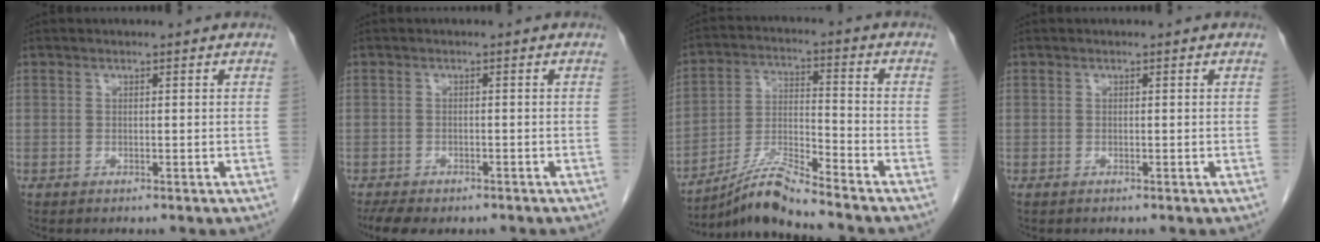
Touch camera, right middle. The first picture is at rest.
{"total": 5.9, "force": [-4.6, 2.3, 2.9], "torque": [-0.048, -0.012, -0.064]}
{"total": 8.2, "force": [-7.4, -1.5, 3.0], "torque": [-0.066, -0.008, -0.138]}
{"total": 0.0}